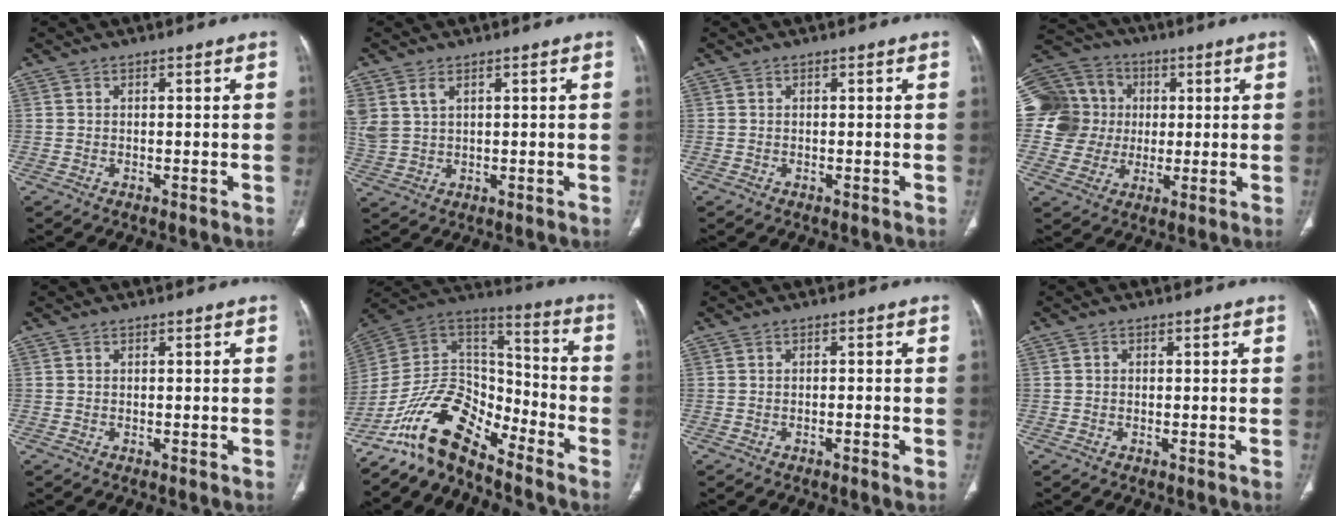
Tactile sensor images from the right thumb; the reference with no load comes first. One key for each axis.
{"total": 5.7, "fx": 2.6, "fy": 3.7, "fz": 3.4, "tx": -0.086, "ty": -0.001, "tz": 0.065}
{"total": 0.0}
{"total": 17.3, "fx": 1.8, "fy": 16.2, "fz": 5.8, "tx": -0.108, "ty": 0.040, "tz": 0.039}
{"total": 0.0}
{"total": 16.1, "fx": -12.3, "fy": 7.0, "fz": 7.7, "tx": -0.117, "ty": 0.104, "tz": -0.235}
{"total": 1.4, "fx": -0.6, "fy": 0.2, "fz": 1.3, "tx": -0.029, "ty": 0.000, "tz": -0.010}
{"total": 0.6, "fx": -0.1, "fy": 0.6, "fz": 0.2, "tx": -0.001, "ty": 0.002, "tz": -0.005}